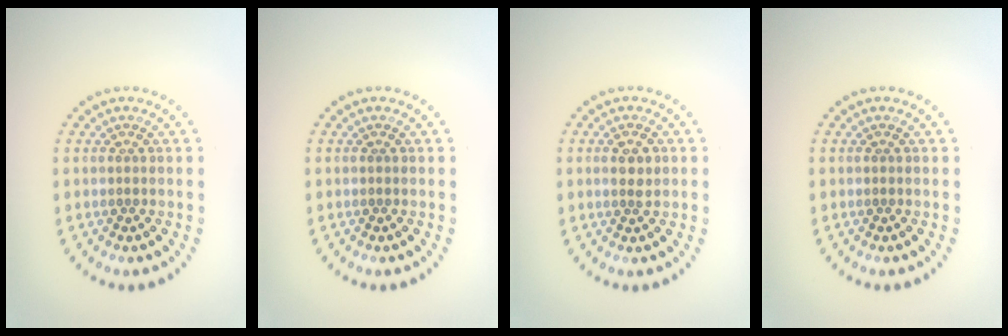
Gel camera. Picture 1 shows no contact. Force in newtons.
{"total": 0.0}
{"total": 1.7, "press": 1.7, "slide": 0.1}
{"total": 0.0}